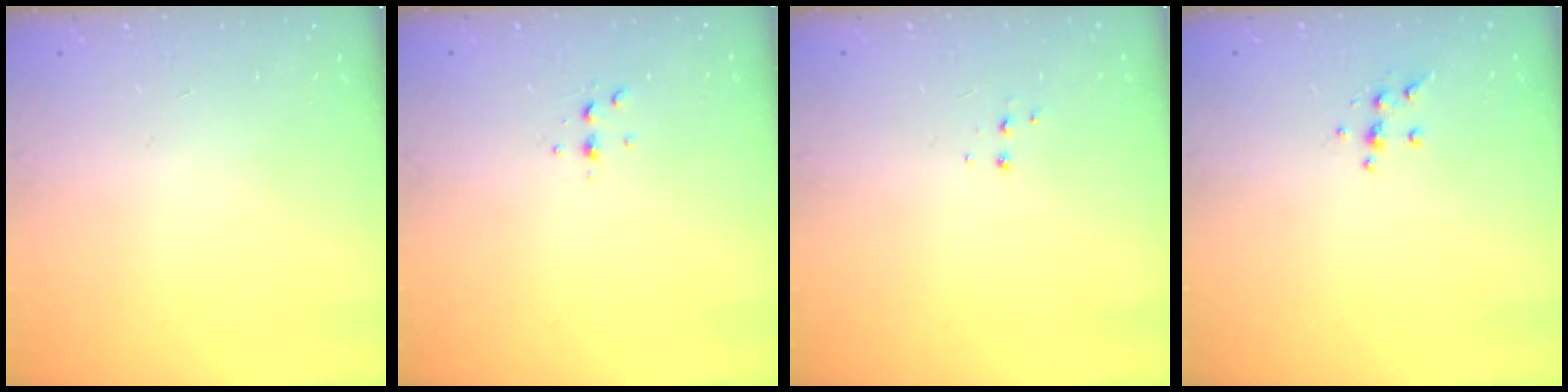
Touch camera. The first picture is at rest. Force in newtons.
{"total": 3.7, "press": 3.6, "slide": 0.5}
{"total": 3.3, "press": 3.2, "slide": 0.4}
{"total": 4.3, "press": 4.2, "slide": 1.1}